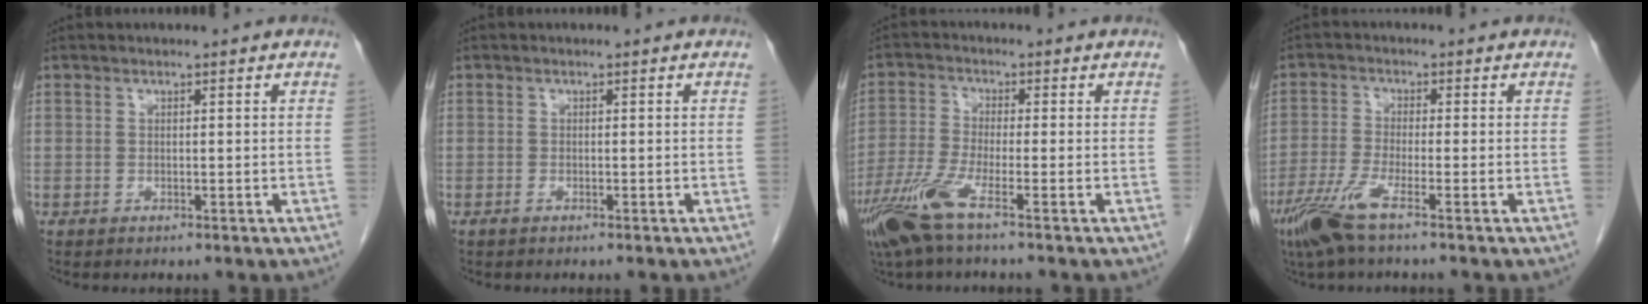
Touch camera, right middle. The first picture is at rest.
{"total": 0.5, "force": [-0.4, 0.0, 0.3], "torque": [-0.010, -0.001, -0.007]}
{"total": 7.5, "force": [-4.5, 0.3, 6.0], "torque": [-0.135, -0.018, -0.094]}
{"total": 6.4, "force": [-4.0, 0.2, 4.9], "torque": [-0.109, -0.016, -0.083]}